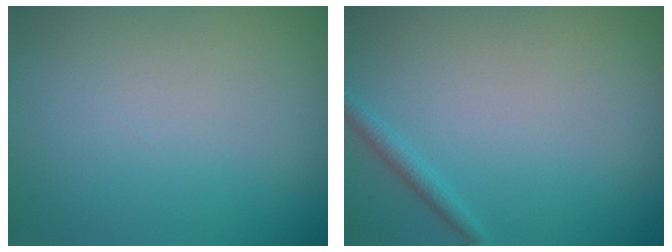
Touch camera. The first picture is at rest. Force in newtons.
{"total": 1.1, "press": 1.1, "slide": 0.1}